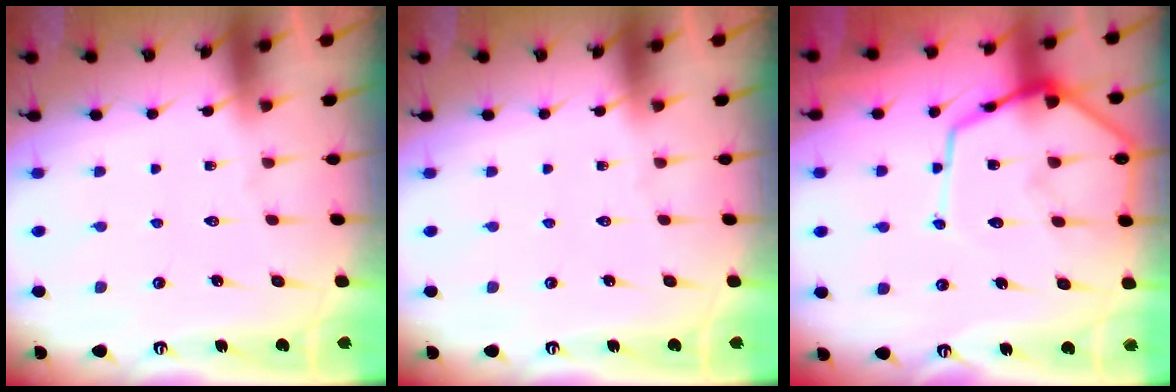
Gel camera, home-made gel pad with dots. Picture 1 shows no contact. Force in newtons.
{"total": 0.0}
{"total": 15.2, "press": 15.1, "slide": 1.5}